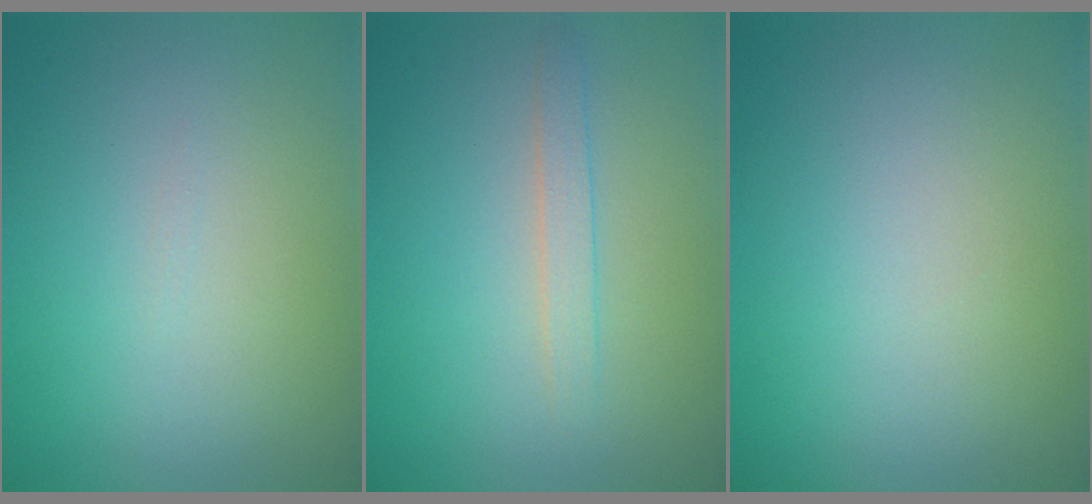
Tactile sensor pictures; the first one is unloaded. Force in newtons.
{"total": 1.5, "press": 1.4, "slide": 0.1}
{"total": 0.0}